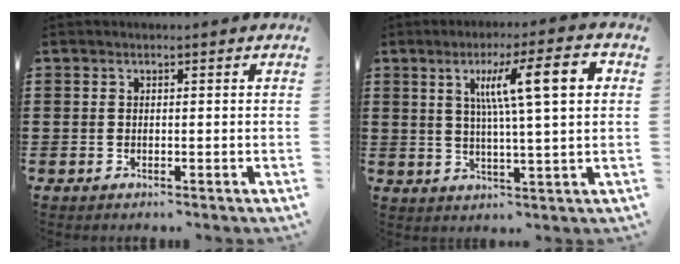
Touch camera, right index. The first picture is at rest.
{"total": 11.0, "force": [3.3, 1.7, 10.4], "torque": [-0.196, 0.008, 0.049]}